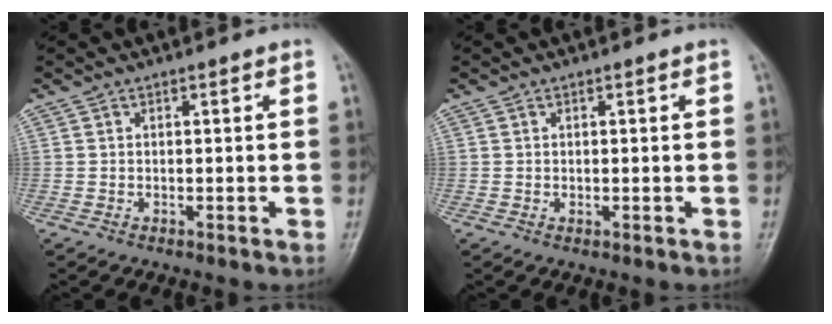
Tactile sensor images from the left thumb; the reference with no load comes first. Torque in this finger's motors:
{"motor_torque": [-0.31, -0.12, 0.06, -0.01, 0.00]}